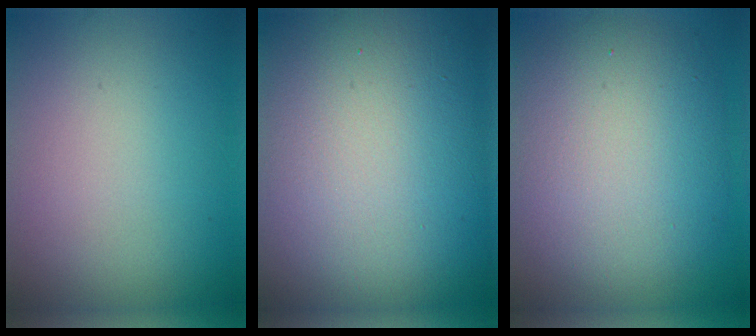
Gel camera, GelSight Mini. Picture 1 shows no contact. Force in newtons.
{"total": 22.3, "press": 22.2, "slide": 1.1}
{"total": 9.9, "press": 9.9, "slide": 0.4}